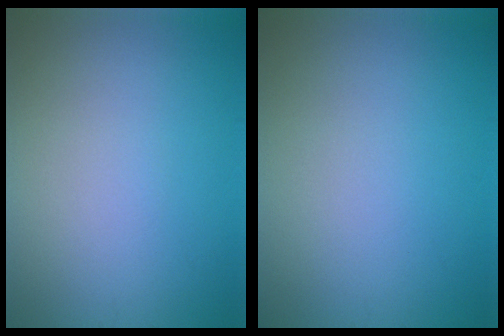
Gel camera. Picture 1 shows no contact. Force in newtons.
{"total": 0.0}